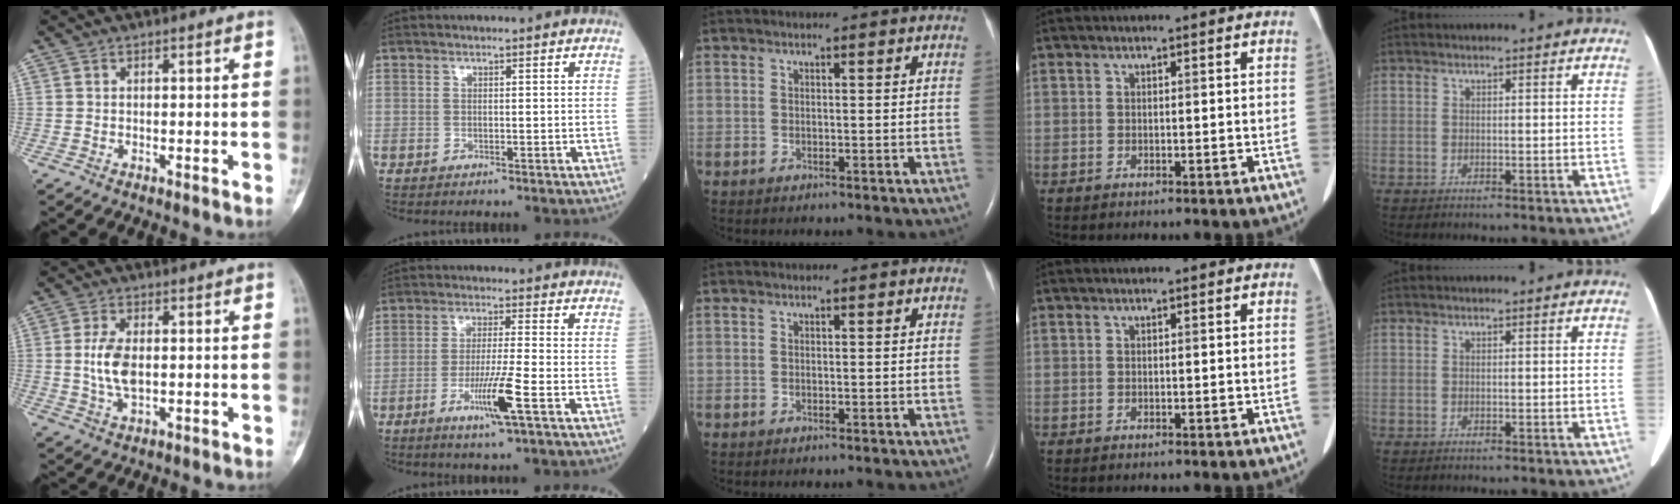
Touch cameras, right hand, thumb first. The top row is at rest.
{"thumb": {"total": 7.0, "force": [0.2, 3.8, 5.9], "torque": [-0.122, -0.004, 0.006]}, "index": {"total": 7.3, "force": [-3.1, -0.7, 6.6], "torque": [-0.127, -0.015, -0.057]}}